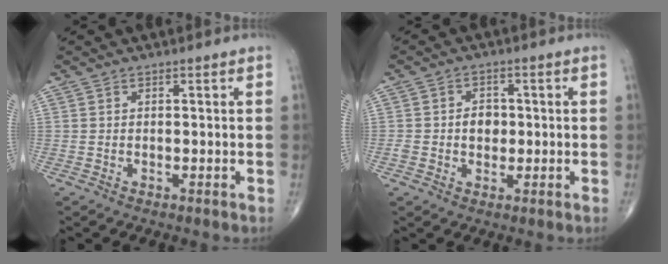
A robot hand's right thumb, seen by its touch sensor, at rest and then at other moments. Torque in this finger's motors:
{"motor_torque": [0.75, 0.99, 0.35, -0.08, 0.03]}